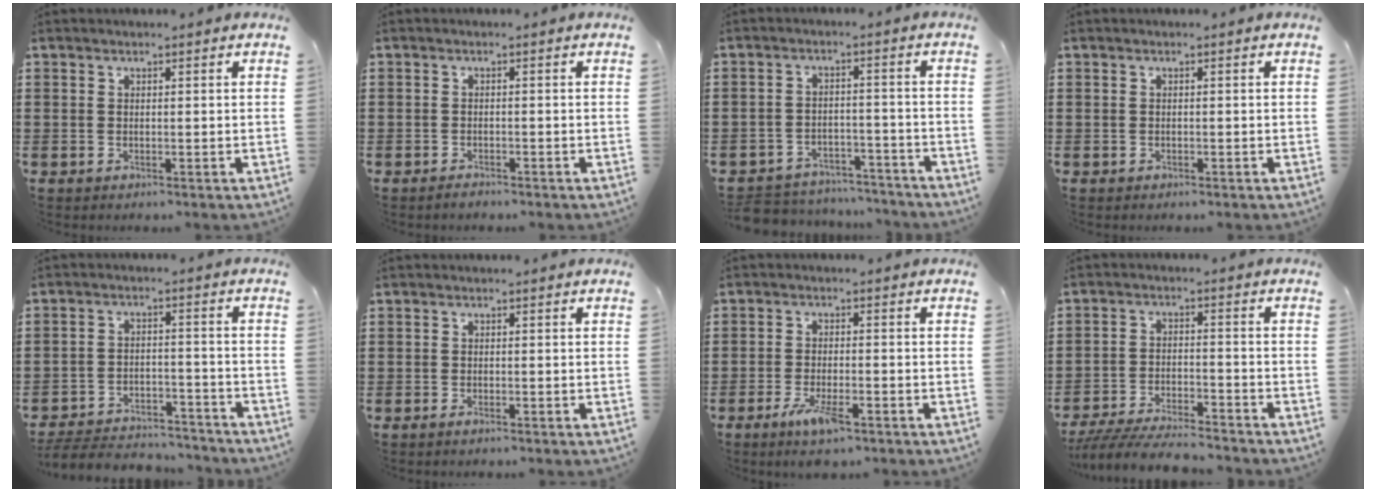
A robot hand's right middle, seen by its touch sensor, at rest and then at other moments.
{"total": 0.9, "force": [-0.8, 0.2, 0.2], "torque": [-0.007, -0.002, -0.017]}
{"total": 4.9, "force": [-4.9, 0.8, 0.2], "torque": [-0.010, 0.011, -0.102]}
{"total": 0.0}
{"total": 5.2, "force": [-5.1, 0.8, 0.8], "torque": [-0.024, 0.006, -0.107]}
{"total": 0.6, "force": [-0.4, 0.0, 0.5], "torque": [-0.012, -0.006, -0.005]}
{"total": 5.4, "force": [-2.8, 1.3, 4.4], "torque": [-0.088, -0.009, -0.048]}
{"total": 6.2, "force": [-5.9, 0.5, 1.8], "torque": [-0.037, 0.000, -0.116]}